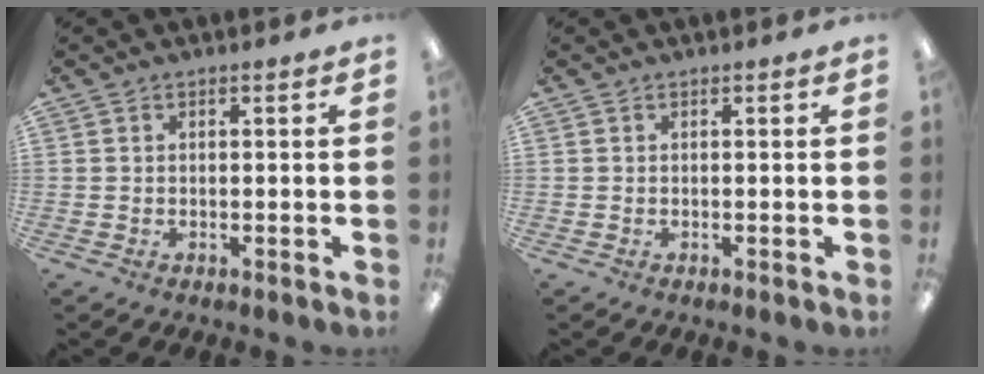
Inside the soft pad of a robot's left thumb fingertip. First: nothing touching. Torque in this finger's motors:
{"motor_torque": [0.00, 0.00, 0.02, -0.02, 0.00]}